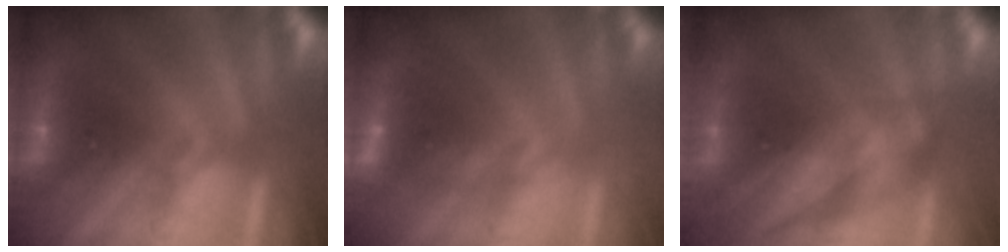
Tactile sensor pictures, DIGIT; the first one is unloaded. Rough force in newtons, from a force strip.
{"total": 3.9}
{"total": 4.4}